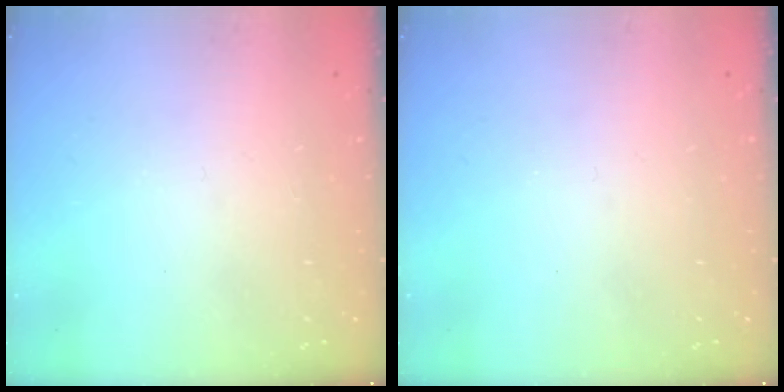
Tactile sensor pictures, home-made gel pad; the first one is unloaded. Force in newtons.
{"total": 0.0}